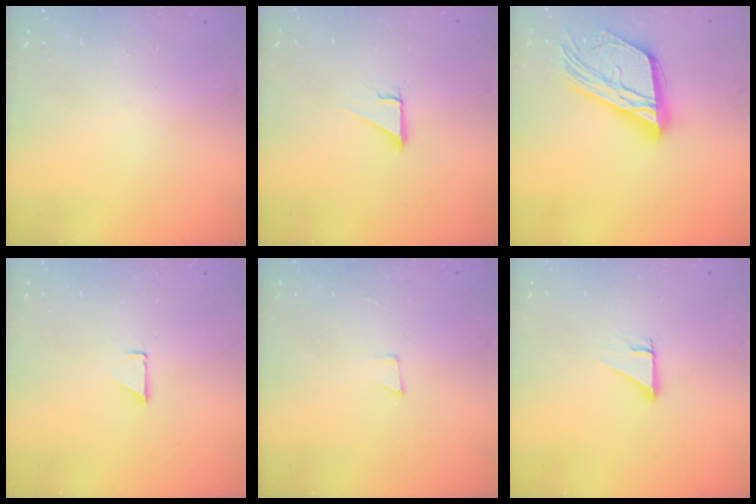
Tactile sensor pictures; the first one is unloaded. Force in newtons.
{"total": 2.7, "press": 2.7, "slide": 0.3}
{"total": 21.6, "press": 21.5, "slide": 1.9}
{"total": 0.7, "press": 0.7, "slide": 0.1}
{"total": 4.2, "press": 3.2, "slide": 2.7}
{"total": 2.5, "press": 2.5, "slide": 0.2}